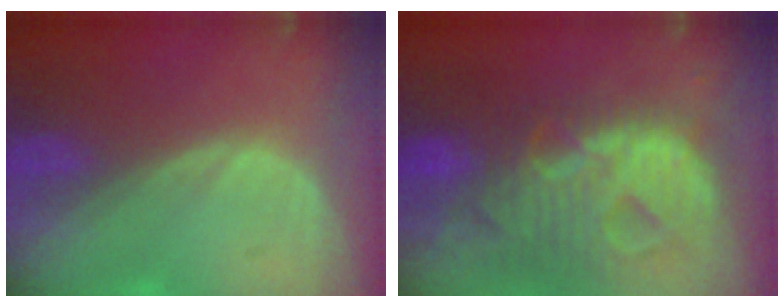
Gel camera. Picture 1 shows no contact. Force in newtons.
{"total": 13.3, "press": 11.4, "slide": 7.0}